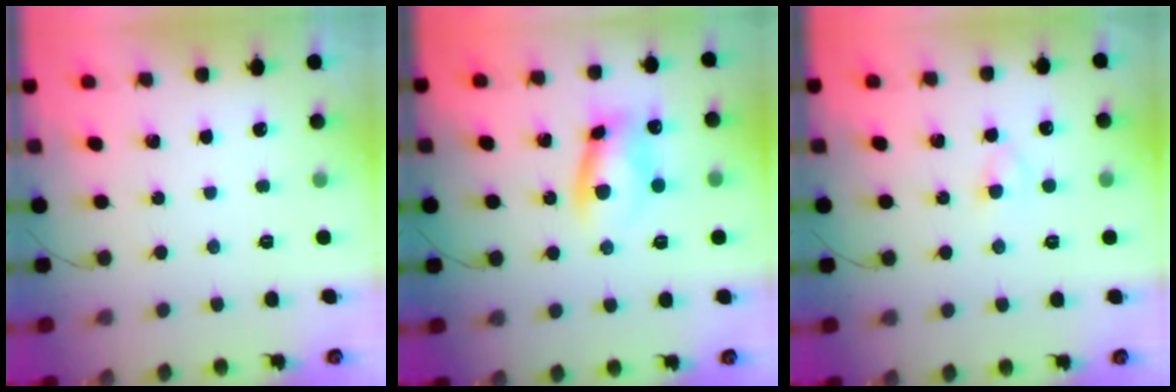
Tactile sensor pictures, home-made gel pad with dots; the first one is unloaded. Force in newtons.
{"total": 8.5, "press": 8.5, "slide": 0.7}
{"total": 2.7, "press": 2.4, "slide": 1.2}